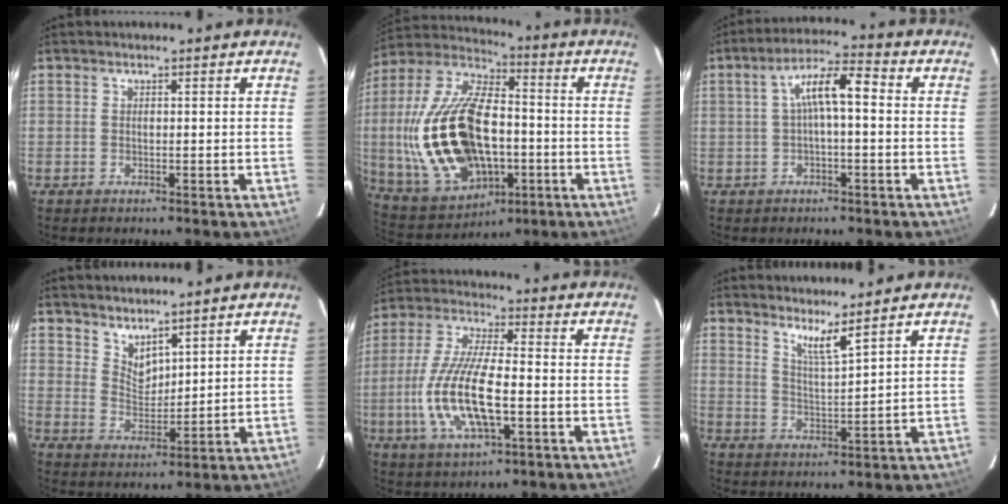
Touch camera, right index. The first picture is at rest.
{"total": 25.5, "force": [-3.7, 14.6, 20.6], "torque": [-0.455, -0.002, -0.043]}
{"total": 7.2, "force": [0.2, 1.9, 6.9], "torque": [-0.132, 0.023, 0.004]}
{"total": 5.1, "force": [4.4, 2.1, 1.7], "torque": [-0.022, -0.004, 0.086]}
{"total": 15.2, "force": [-3.8, 5.0, 13.9], "torque": [-0.292, -0.008, -0.072]}
{"total": 4.8, "force": [3.9, -0.3, 2.8], "torque": [-0.053, -0.011, 0.070]}